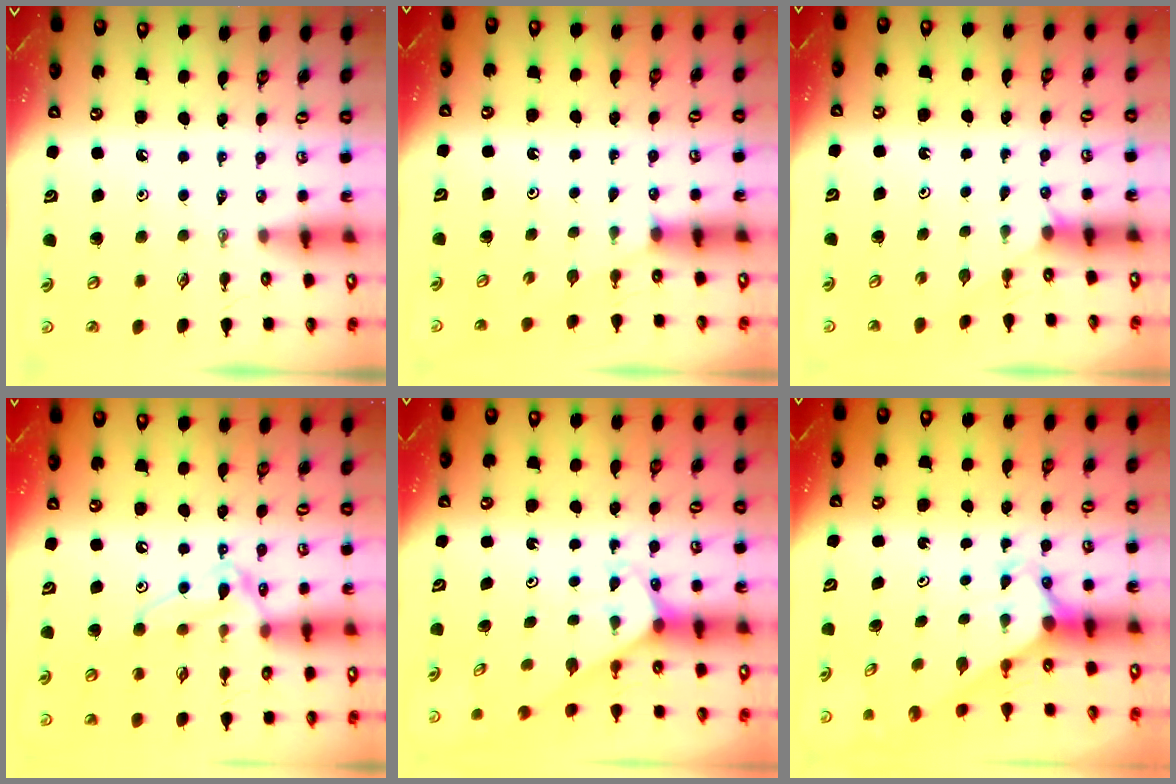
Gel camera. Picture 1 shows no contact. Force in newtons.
{"total": 2.2, "press": 2.2, "slide": 0.3}
{"total": 3.0, "press": 2.9, "slide": 0.3}
{"total": 12.8, "press": 12.7, "slide": 0.8}
{"total": 2.6, "press": 2.6, "slide": 0.1}
{"total": 3.0, "press": 3.0, "slide": 0.3}